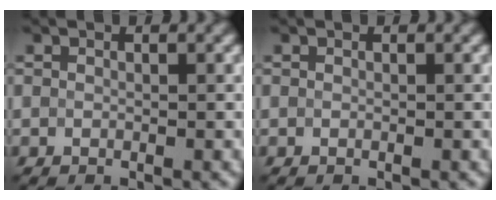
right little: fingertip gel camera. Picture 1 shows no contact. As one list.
[{"total": 0.0}]